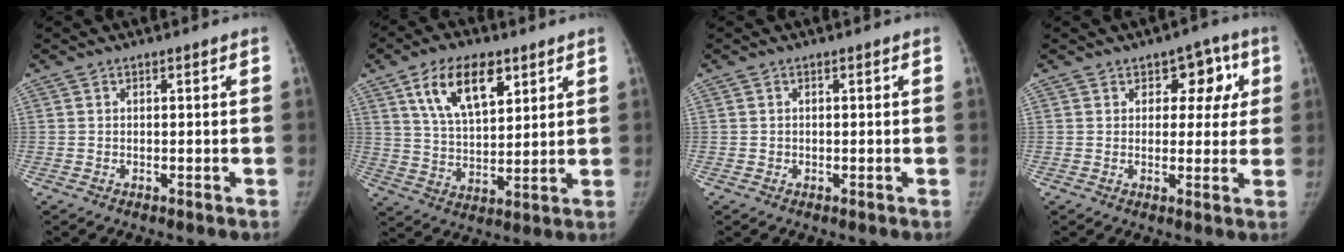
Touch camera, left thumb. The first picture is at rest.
{"total": 13.4, "force": [6.7, 6.8, 9.4], "torque": [-0.139, -0.025, 0.124]}
{"total": 0.6, "force": [-0.1, 0.6, 0.0], "torque": [0.003, 0.003, -0.003]}
{"total": 7.1, "force": [2.5, 5.0, 4.5], "torque": [-0.004, -0.004, 0.024]}